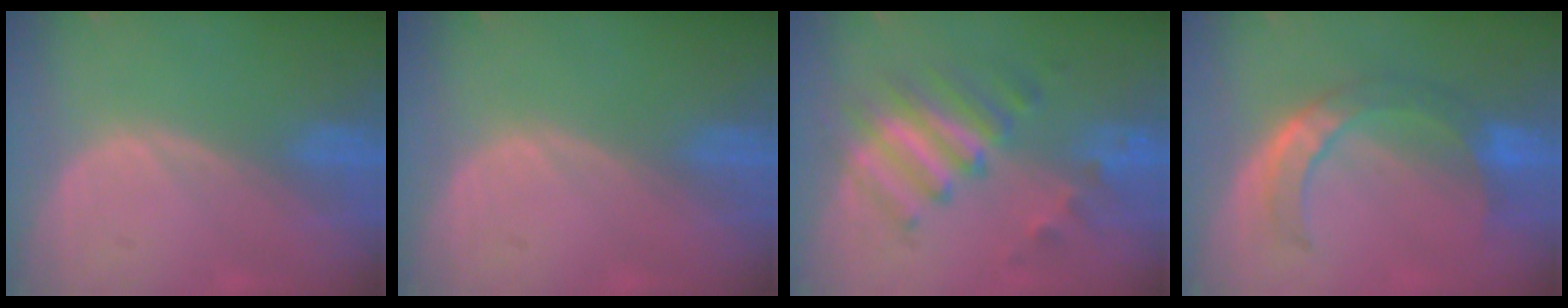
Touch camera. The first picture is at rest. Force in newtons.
{"total": 0.0}
{"total": 7.6, "press": 7.5, "slide": 1.0}
{"total": 7.0, "press": 6.8, "slide": 1.4}